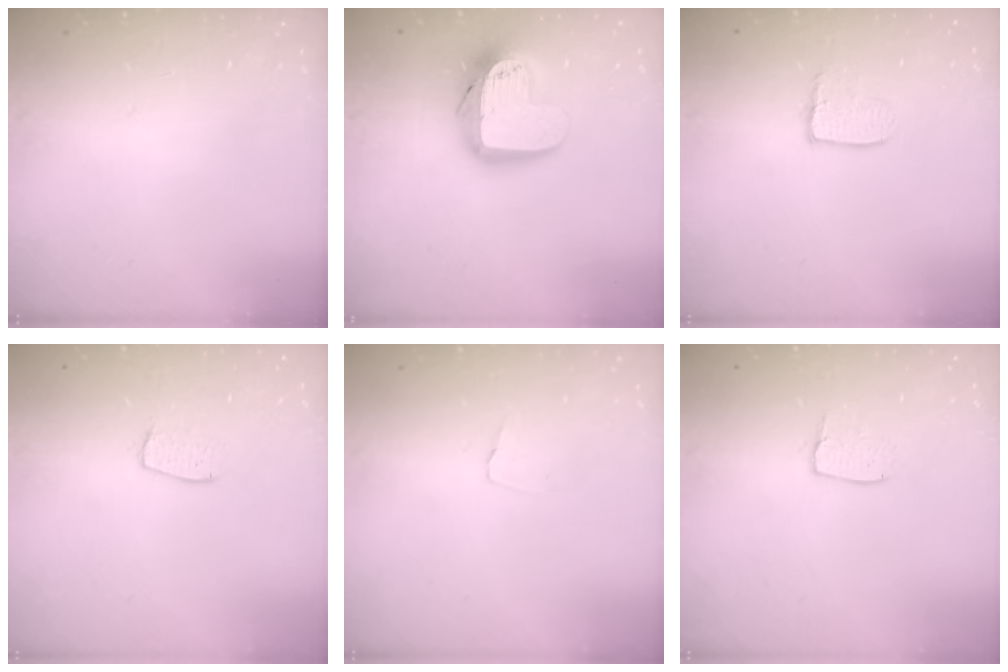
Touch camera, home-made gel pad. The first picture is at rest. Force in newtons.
{"total": 18.0, "press": 17.9, "slide": 1.2}
{"total": 5.5, "press": 5.5, "slide": 0.4}
{"total": 6.3, "press": 6.2, "slide": 0.5}
{"total": 2.6, "press": 2.6, "slide": 0.2}
{"total": 5.6, "press": 5.6, "slide": 0.3}